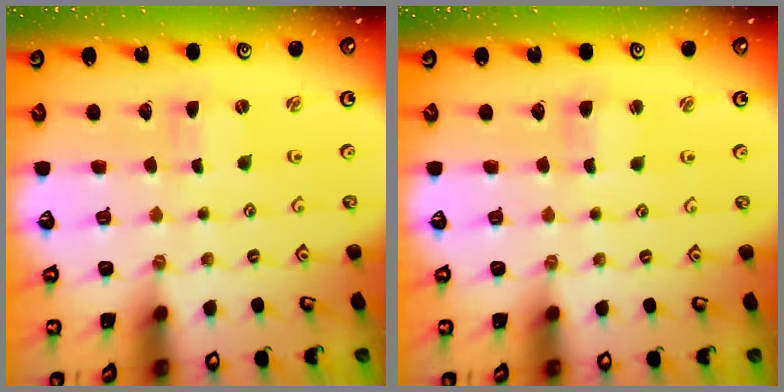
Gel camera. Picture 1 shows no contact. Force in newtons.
{"total": 2.4, "press": 2.3, "slide": 0.4}